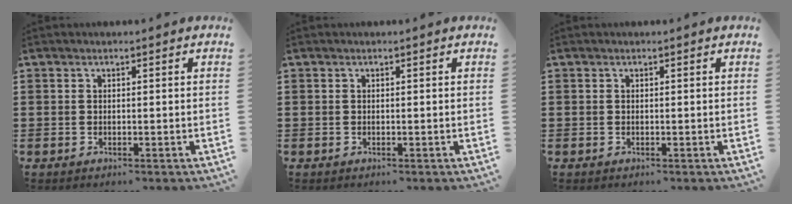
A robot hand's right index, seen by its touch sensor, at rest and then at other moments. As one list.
[{"total": 0.0}, {"total": 0.0}]